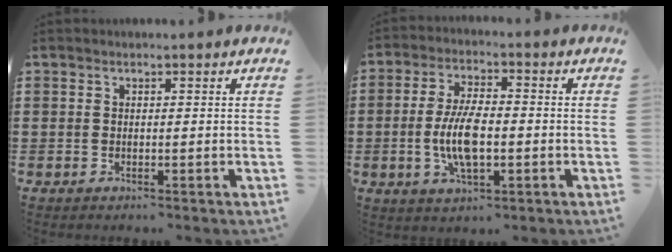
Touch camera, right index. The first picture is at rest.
{"total": 7.8, "force": [-1.3, 3.1, 7.0], "torque": [-0.154, -0.003, -0.029]}